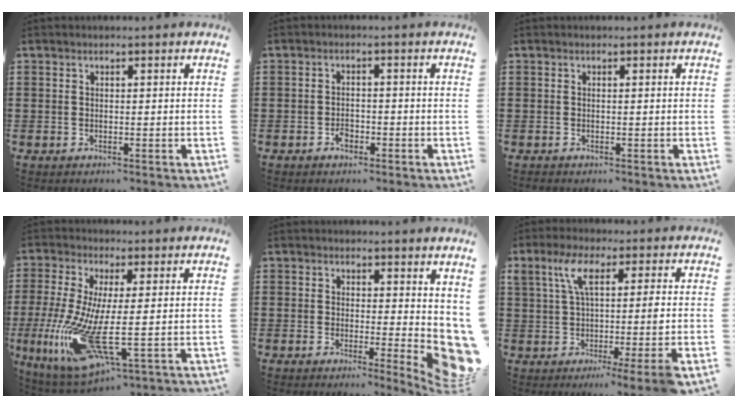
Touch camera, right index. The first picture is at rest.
{"total": 1.8, "force": [-1.1, 1.0, 0.9], "torque": [-0.020, 0.000, -0.023]}
{"total": 0.0}
{"total": 13.3, "force": [-2.6, 3.4, 12.6], "torque": [-0.270, -0.028, -0.043]}
{"total": 4.5, "force": [0.6, 2.7, 3.6], "torque": [-0.036, -0.019, 0.013]}
{"total": 9.4, "force": [1.0, 0.3, 9.3], "torque": [-0.171, 0.003, 0.014]}